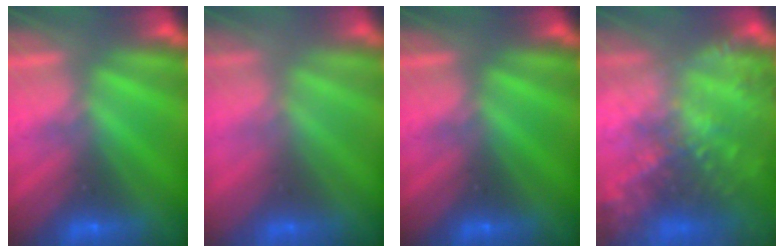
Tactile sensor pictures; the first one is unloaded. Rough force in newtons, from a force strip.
{"total": 2.8}
{"total": 0.0}
{"total": 8.1}